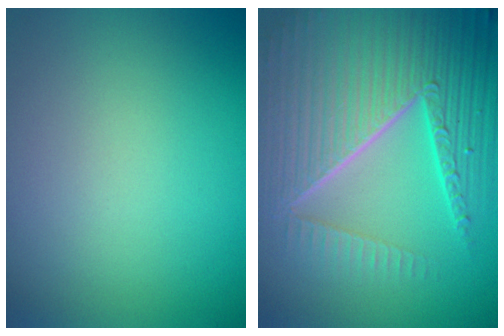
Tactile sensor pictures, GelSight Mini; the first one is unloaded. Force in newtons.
{"total": 10.6, "press": 6.6, "slide": 8.3}